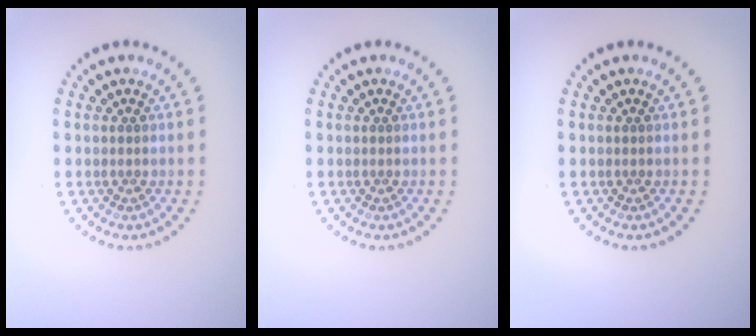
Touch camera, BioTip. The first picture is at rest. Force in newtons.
{"total": 0.0}
{"total": 0.0}